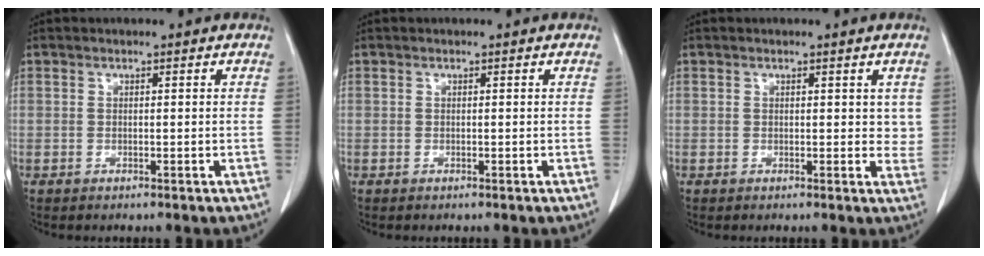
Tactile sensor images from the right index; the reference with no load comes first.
{"total": 0.0}
{"total": 2.4, "force": [1.0, 1.7, 1.5], "torque": [-0.001, -0.006, 0.011]}